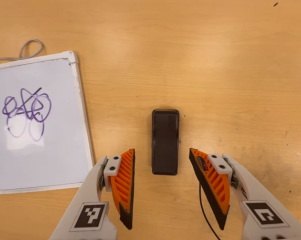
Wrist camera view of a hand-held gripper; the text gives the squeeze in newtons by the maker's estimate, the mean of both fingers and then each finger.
{"total": 0.0}